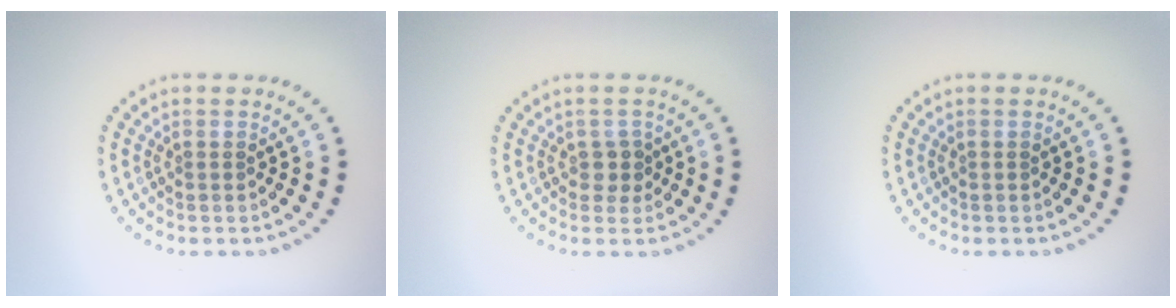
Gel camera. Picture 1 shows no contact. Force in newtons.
{"total": 1.5, "press": 1.3, "slide": 0.8}
{"total": 0.0}